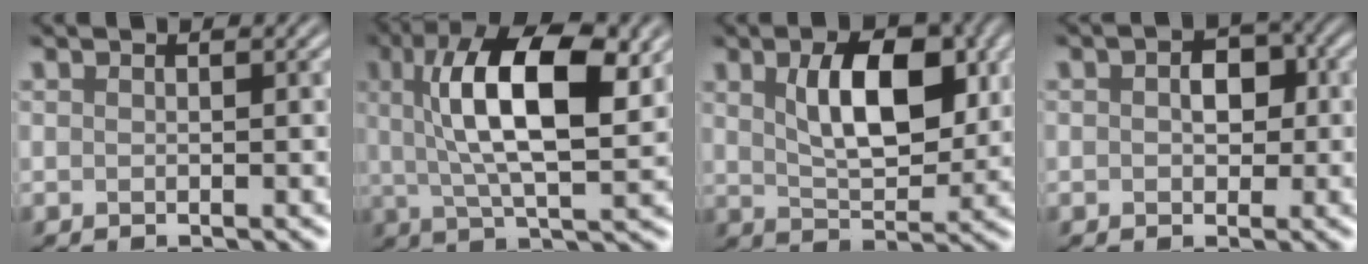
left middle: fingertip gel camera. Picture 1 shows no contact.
{"total": 8.6, "force": [1.6, 2.2, 8.1], "torque": [-0.162, -0.018, 0.063]}
{"total": 4.1, "force": [0.8, 1.2, 3.9], "torque": [-0.090, -0.023, 0.054]}
{"total": 0.9, "force": [-0.9, 0.0, -0.1], "torque": [-0.018, -0.020, 0.020]}